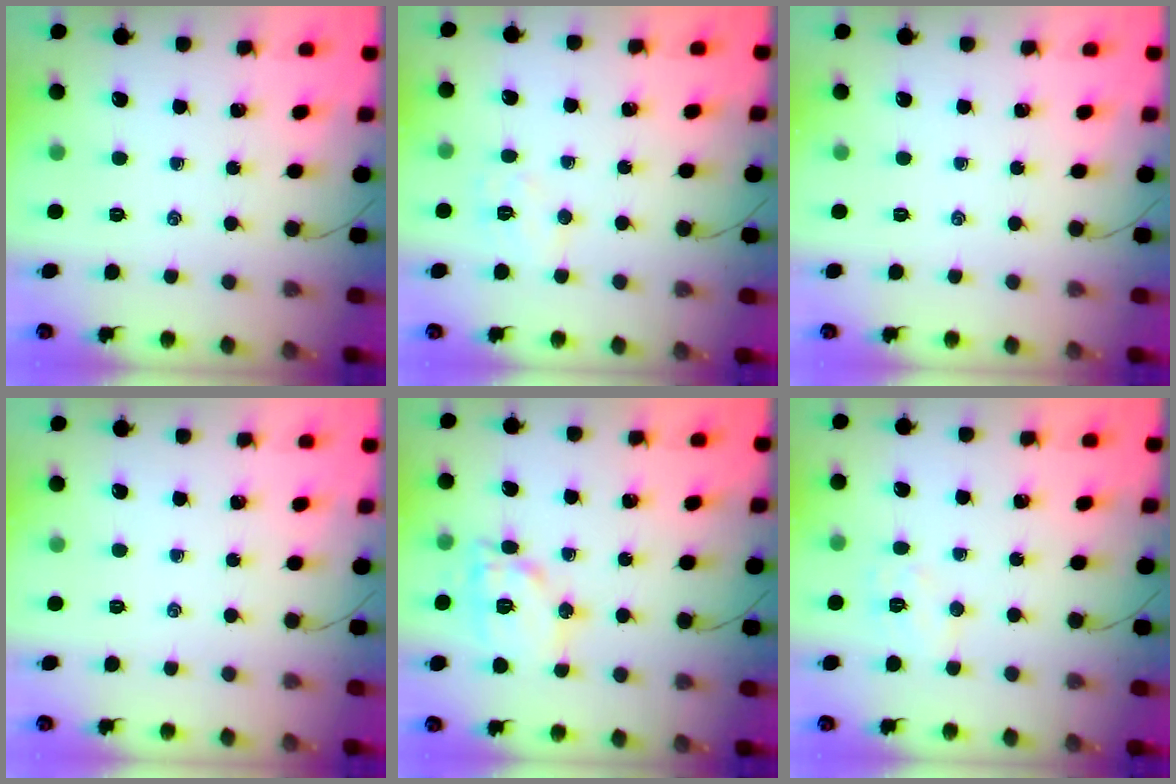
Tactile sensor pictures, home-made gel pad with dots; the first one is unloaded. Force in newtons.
{"total": 6.5, "press": 6.4, "slide": 1.2}
{"total": 0.0}
{"total": 0.0}
{"total": 12.4, "press": 12.4, "slide": 0.4}
{"total": 6.5, "press": 6.4, "slide": 1.2}